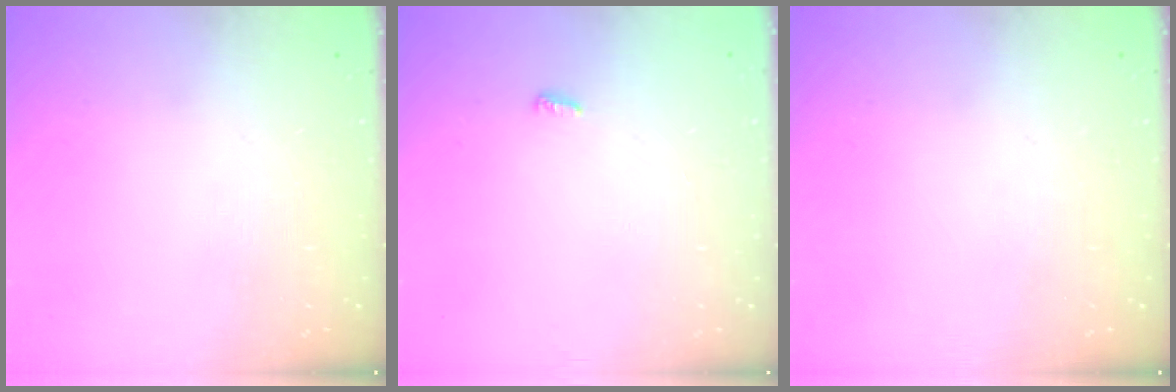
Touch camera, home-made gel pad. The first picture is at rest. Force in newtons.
{"total": 2.8, "press": 2.8, "slide": 0.5}
{"total": 0.0}